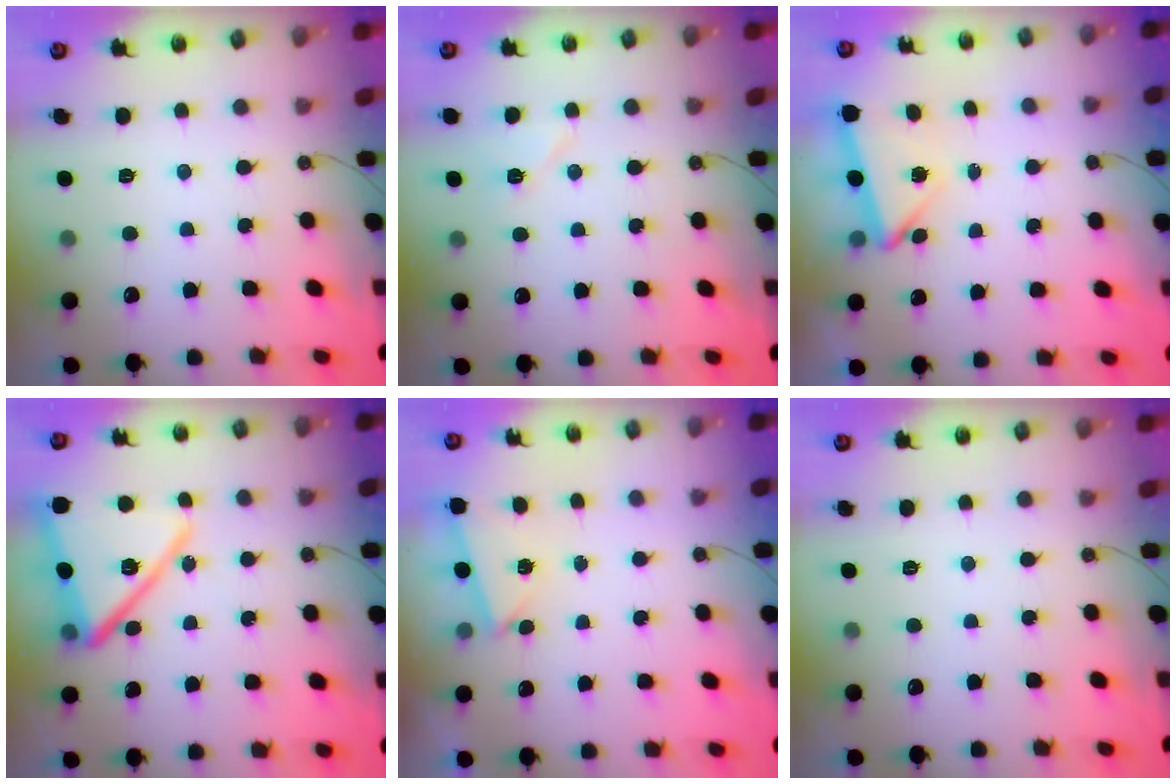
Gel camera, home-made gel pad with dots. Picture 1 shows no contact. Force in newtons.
{"total": 6.7, "press": 6.5, "slide": 1.8}
{"total": 4.3, "press": 4.1, "slide": 1.0}
{"total": 20.3, "press": 20.3, "slide": 1.3}
{"total": 2.8, "press": 1.5, "slide": 2.3}
{"total": 0.0}